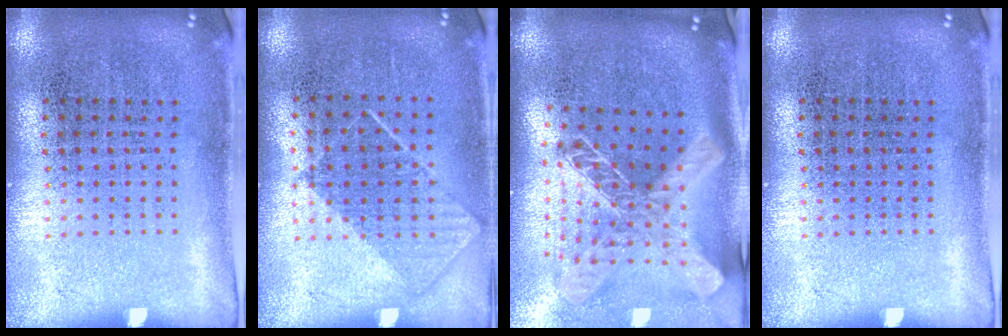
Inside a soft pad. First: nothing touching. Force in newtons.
{"total": 0.8, "press": 0.7, "slide": 0.4}
{"total": 2.5, "press": 1.8, "slide": 1.8}
{"total": 0.0}